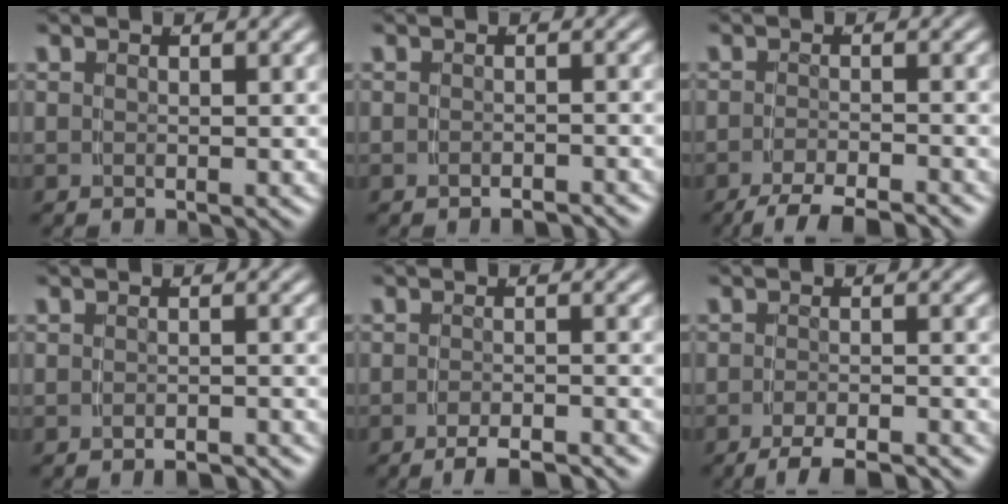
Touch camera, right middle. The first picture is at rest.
{"total": 1.7, "force": [-1.7, 0.0, 0.3], "torque": [-0.001, 0.001, -0.027]}
{"total": 5.3, "force": [-4.7, 1.1, 2.2], "torque": [-0.026, -0.009, -0.069]}
{"total": 2.1, "force": [-2.1, 0.0, 0.4], "torque": [-0.003, 0.000, -0.033]}
{"total": 4.3, "force": [-3.9, 0.3, 1.7], "torque": [-0.015, -0.002, -0.061]}
{"total": 4.8, "force": [-4.3, 0.7, 2.0], "torque": [-0.022, -0.006, -0.064]}